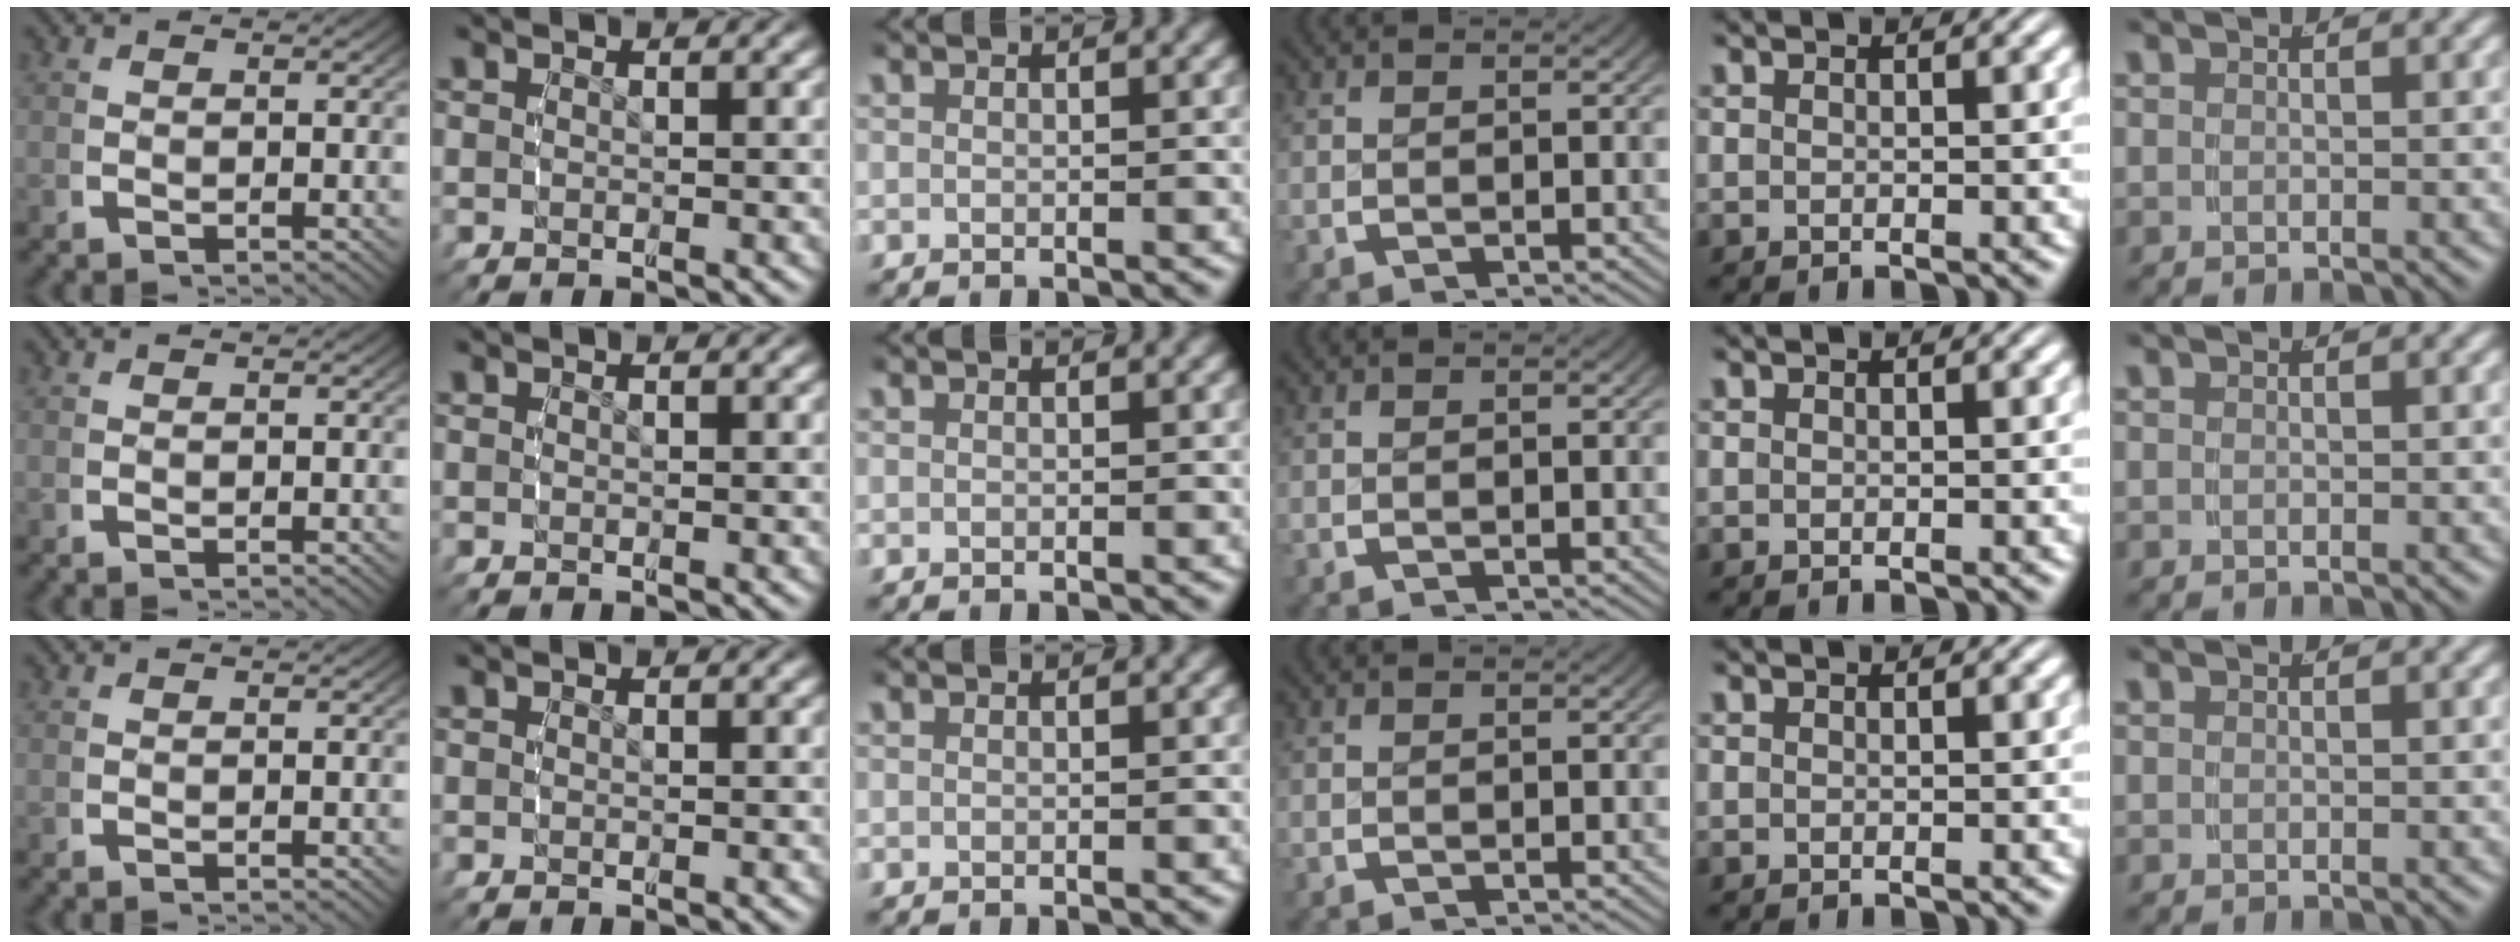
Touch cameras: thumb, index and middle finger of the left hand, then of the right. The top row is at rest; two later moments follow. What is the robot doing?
{"motion": "reach", "object": "coat"}